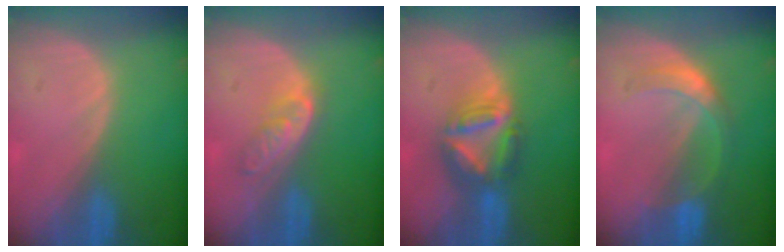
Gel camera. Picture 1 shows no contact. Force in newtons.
{"total": 4.8, "press": 4.1, "slide": 2.5}
{"total": 7.7, "press": 6.6, "slide": 4.0}
{"total": 5.6, "press": 5.1, "slide": 2.4}